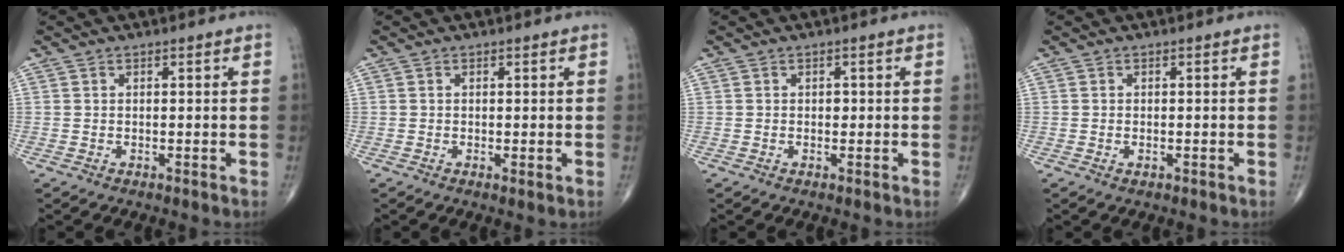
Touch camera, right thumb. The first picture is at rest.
{"total": 0.8, "force": [-0.1, 0.2, 0.7], "torque": [-0.016, -0.005, -0.003]}
{"total": 0.8, "force": [0.1, 0.6, 0.5], "torque": [-0.002, 0.002, -0.001]}
{"total": 0.8, "force": [-0.3, 0.5, 0.6], "torque": [-0.012, 0.002, -0.003]}